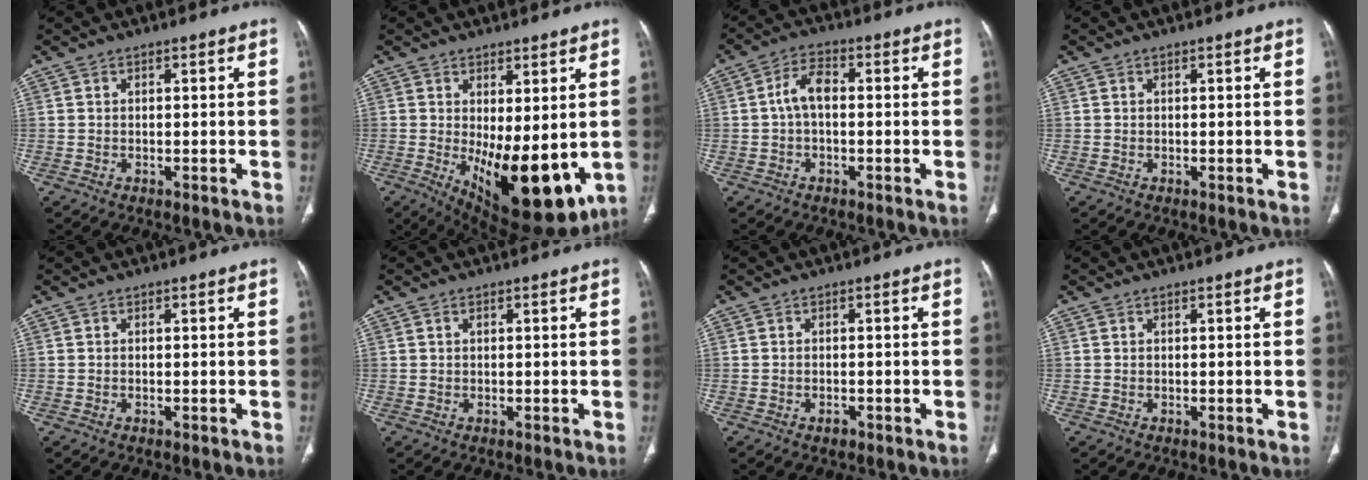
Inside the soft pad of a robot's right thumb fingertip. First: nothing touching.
{"total": 15.9, "force": [-2.0, 6.6, 14.3], "torque": [-0.201, -0.036, -0.006]}
{"total": 5.1, "force": [-0.2, 2.8, 4.2], "torque": [-0.076, 0.018, -0.011]}
{"total": 0.0}
{"total": 0.0}
{"total": 0.5, "force": [0.2, 0.3, 0.3], "torque": [-0.007, 0.003, 0.004]}
{"total": 1.4, "force": [-0.8, 0.8, 0.8], "torque": [-0.012, 0.005, -0.010]}
{"total": 0.0}